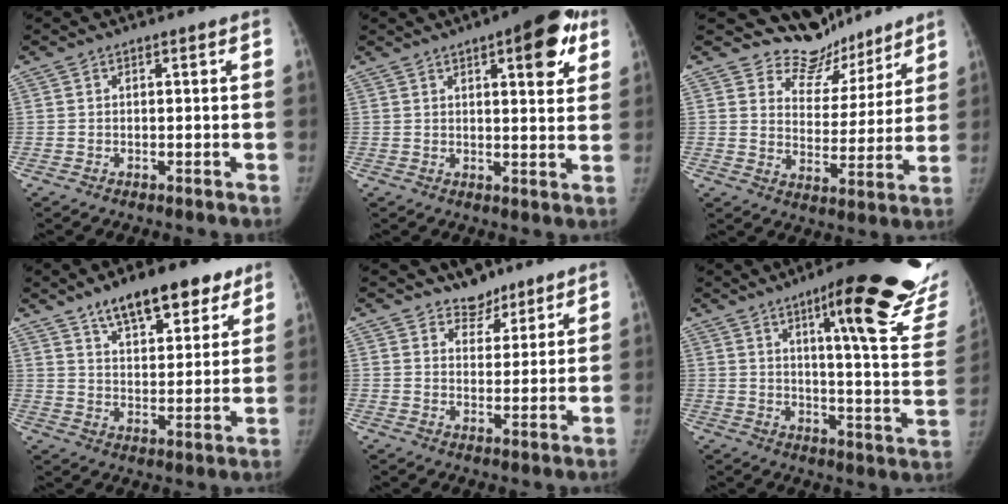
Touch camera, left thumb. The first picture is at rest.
{"total": 11.6, "force": [5.5, 4.0, 9.4], "torque": [-0.090, -0.014, 0.064]}
{"total": 10.5, "force": [9.5, 4.5, 0.1], "torque": [0.036, -0.083, 0.147]}
{"total": 14.4, "force": [9.6, 6.2, 8.7], "torque": [-0.085, -0.041, 0.149]}
{"total": 5.1, "force": [4.1, 2.8, 0.9], "torque": [0.016, -0.031, 0.065]}
{"total": 26.2, "force": [16.8, 4.6, 19.6], "torque": [-0.219, -0.091, 0.215]}